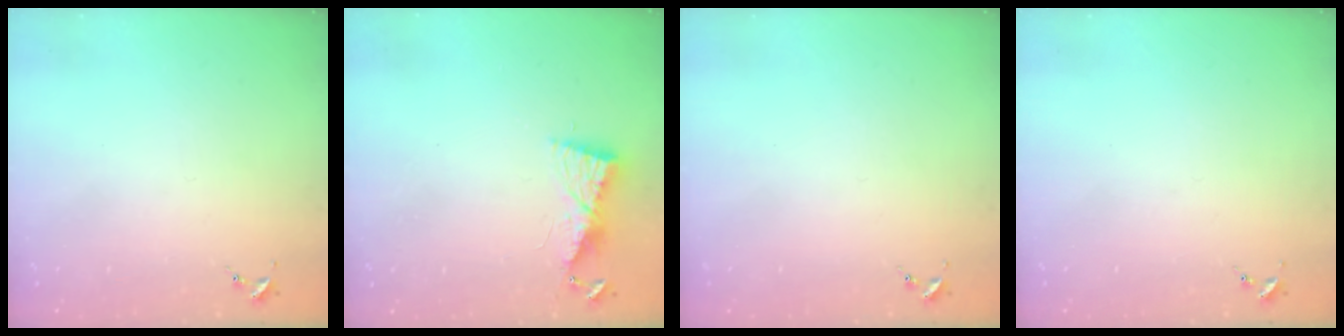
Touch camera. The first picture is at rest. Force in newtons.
{"total": 8.7, "press": 8.7, "slide": 0.8}
{"total": 0.0}
{"total": 0.0}